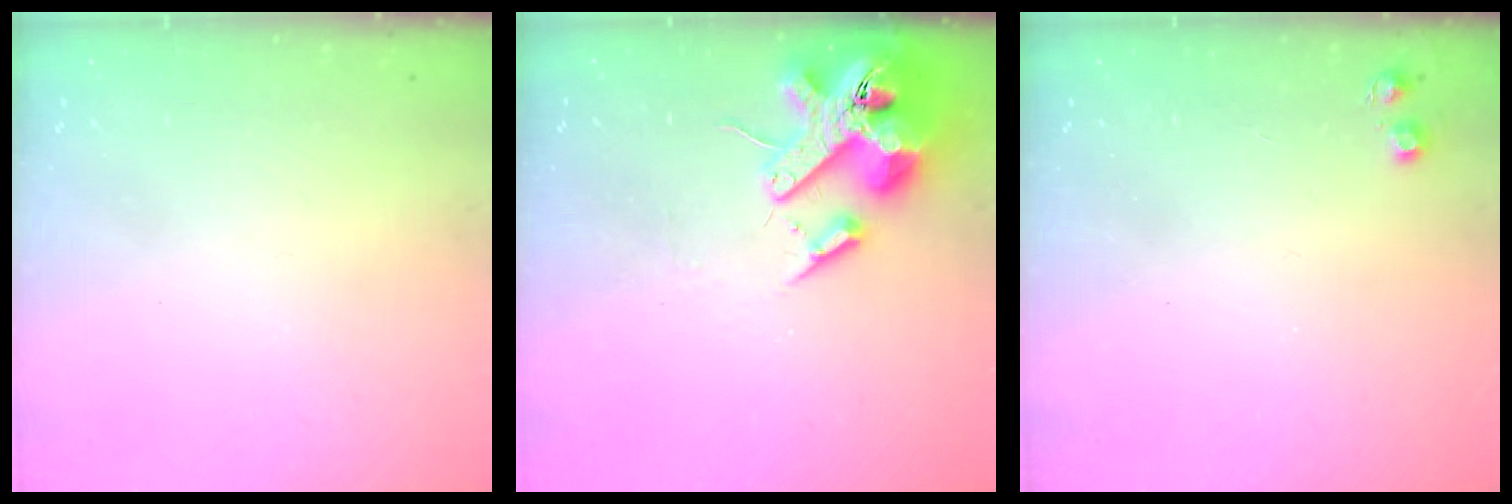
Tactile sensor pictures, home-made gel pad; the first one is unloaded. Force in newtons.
{"total": 17.8, "press": 17.6, "slide": 2.6}
{"total": 5.3, "press": 5.2, "slide": 0.7}